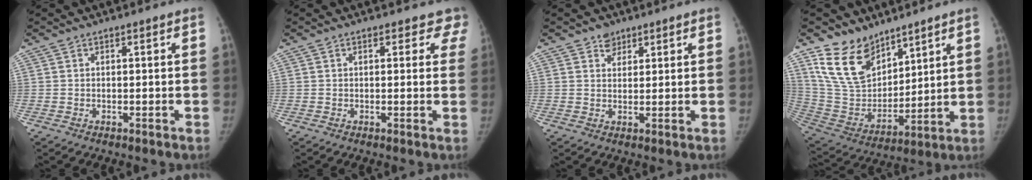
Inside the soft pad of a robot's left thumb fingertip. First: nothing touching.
{"total": 3.9, "force": [3.1, 2.2, 1.1], "torque": [0.029, -0.008, 0.016]}
{"total": 3.2, "force": [2.1, 2.3, 0.5], "torque": [0.019, -0.012, 0.030]}
{"total": 15.4, "force": [10.7, 9.2, 6.3], "torque": [-0.080, -0.062, 0.226]}